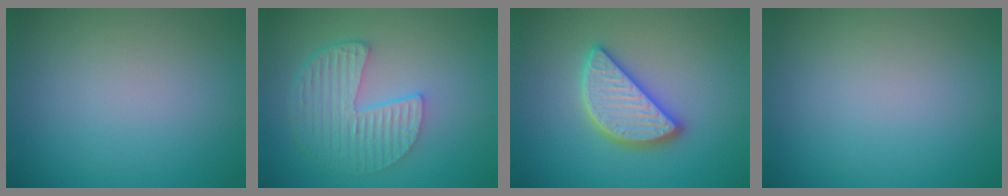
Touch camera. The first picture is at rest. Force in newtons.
{"total": 5.4, "press": 4.0, "slide": 3.7}
{"total": 4.5, "press": 4.5, "slide": 0.4}
{"total": 0.0}